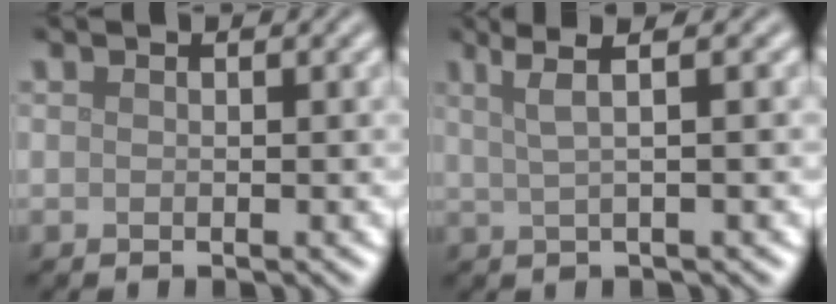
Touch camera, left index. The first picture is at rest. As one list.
[{"total": 3.2, "force": [1.4, 0.7, 2.8], "torque": [-0.043, 0.008, 0.022]}]